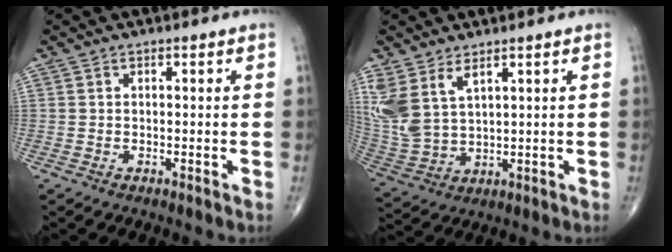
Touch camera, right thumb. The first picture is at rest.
{"total": 11.1, "force": [5.6, 5.8, 7.6], "torque": [-0.177, -0.022, 0.134]}